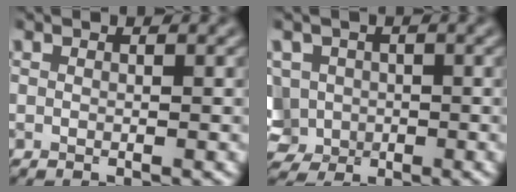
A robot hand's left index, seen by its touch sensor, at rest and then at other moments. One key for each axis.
{"total": 4.9, "fx": -1.2, "fy": 4.4, "fz": 1.9, "tx": -0.029, "ty": 0.009, "tz": -0.030}